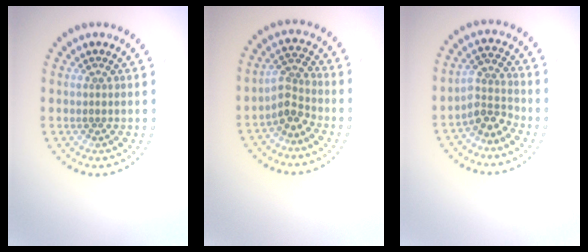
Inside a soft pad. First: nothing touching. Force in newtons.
{"total": 2.6, "press": 2.0, "slide": 1.7}
{"total": 2.9, "press": 2.1, "slide": 2.0}